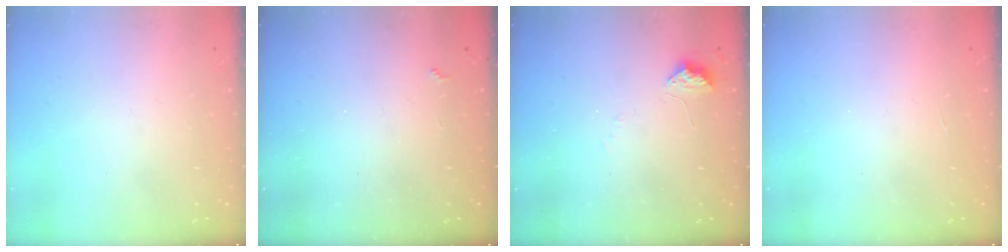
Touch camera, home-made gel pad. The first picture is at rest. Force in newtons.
{"total": 2.3, "press": 2.2, "slide": 0.4}
{"total": 9.6, "press": 9.6, "slide": 0.6}
{"total": 2.1, "press": 2.1, "slide": 0.4}